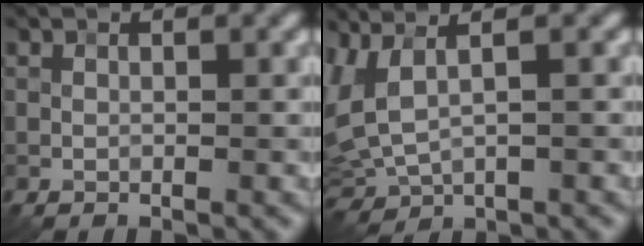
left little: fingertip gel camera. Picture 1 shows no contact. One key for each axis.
{"total": 4.6, "fx": 0.6, "fy": 2.2, "fz": 4.0, "tx": -0.111, "ty": -0.001, "tz": 0.014}